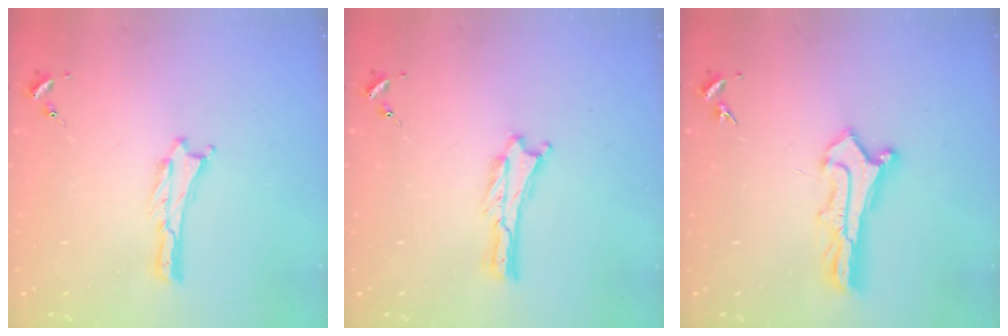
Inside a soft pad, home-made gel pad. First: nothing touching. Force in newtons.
{"total": 0.0}
{"total": 2.6, "press": 2.6, "slide": 0.2}